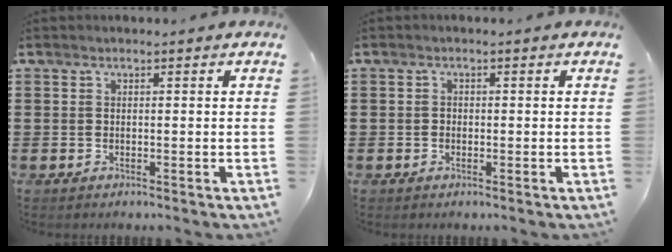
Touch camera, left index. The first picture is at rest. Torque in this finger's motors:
{"motor_torque": [-0.16, 0.17, -0.04, -0.01]}